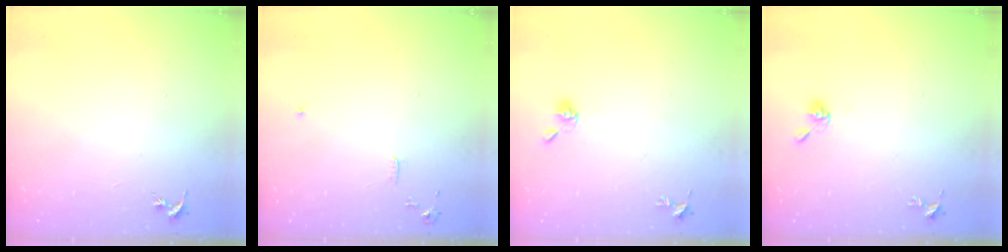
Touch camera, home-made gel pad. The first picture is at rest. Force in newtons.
{"total": 6.0, "press": 6.0, "slide": 0.7}
{"total": 5.2, "press": 5.1, "slide": 0.7}
{"total": 5.2, "press": 5.1, "slide": 0.7}